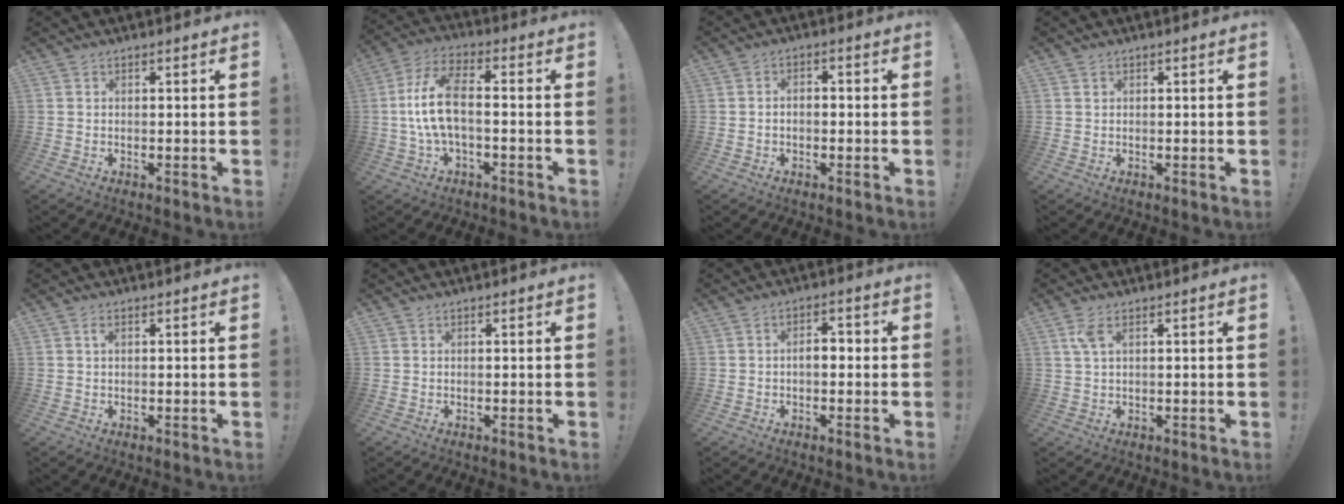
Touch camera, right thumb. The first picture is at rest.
{"total": 12.0, "force": [-1.1, 5.1, 10.8], "torque": [-0.213, 0.008, -0.021]}
{"total": 2.3, "force": [-1.6, 1.3, 1.2], "torque": [-0.017, 0.008, -0.029]}
{"total": 0.6, "force": [0.3, 0.5, 0.0], "torque": [0.006, -0.001, 0.006]}
{"total": 1.0, "force": [0.4, 0.6, 0.7], "torque": [-0.010, 0.002, 0.006]}
{"total": 0.0}
{"total": 4.2, "force": [-0.8, 2.4, 3.3], "torque": [-0.044, 0.008, -0.020]}
{"total": 3.4, "force": [1.5, 1.3, 2.8], "torque": [-0.055, 0.001, 0.026]}